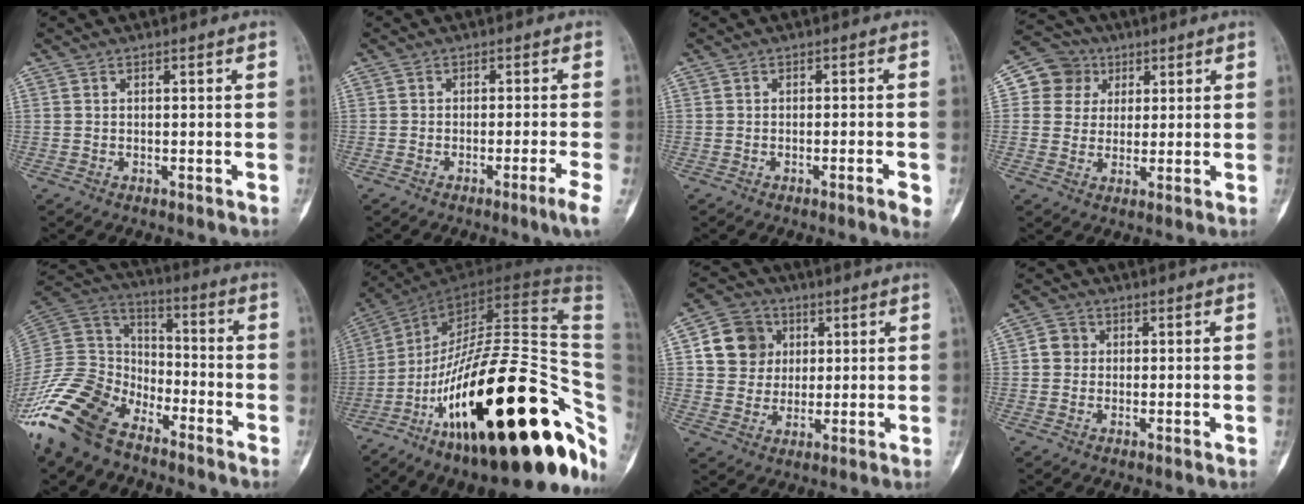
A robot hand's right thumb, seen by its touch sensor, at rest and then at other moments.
{"total": 3.4, "force": [-1.7, -0.8, 2.8], "torque": [-0.055, -0.002, -0.029]}
{"total": 2.8, "force": [-1.3, 0.2, 2.5], "torque": [-0.039, 0.000, -0.018]}
{"total": 7.8, "force": [2.6, 7.2, 1.3], "torque": [0.015, 0.001, 0.039]}
{"total": 19.9, "force": [-13.4, 10.9, 9.9], "torque": [-0.199, 0.068, -0.260]}
{"total": 37.9, "force": [-12.1, 14.1, 33.1], "torque": [-0.425, 0.092, -0.186]}
{"total": 10.5, "force": [2.9, 9.3, 3.9], "torque": [-0.037, -0.002, 0.049]}
{"total": 3.2, "force": [0.3, 3.0, 1.1], "torque": [-0.002, 0.006, 0.002]}